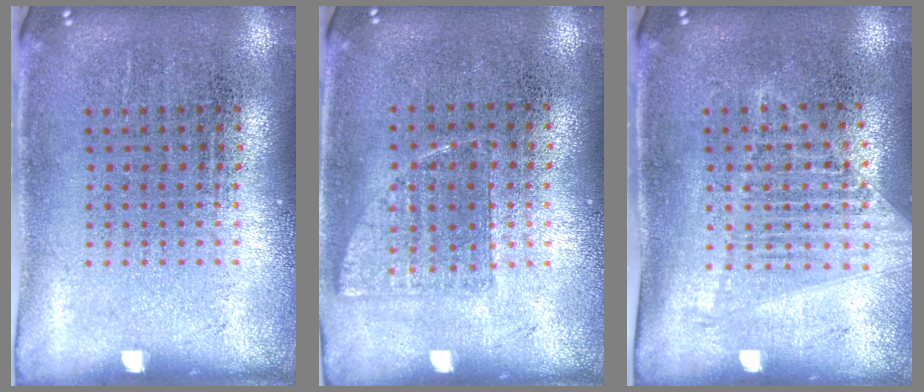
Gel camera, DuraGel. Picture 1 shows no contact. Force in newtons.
{"total": 0.7, "press": 0.7, "slide": 0.3}
{"total": 1.4, "press": 1.2, "slide": 0.6}